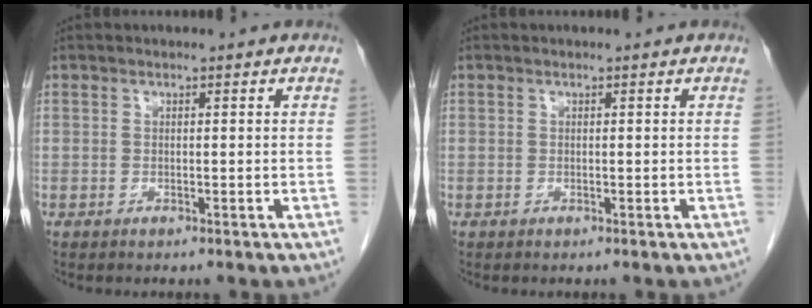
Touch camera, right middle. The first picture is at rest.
{"total": 0.0}